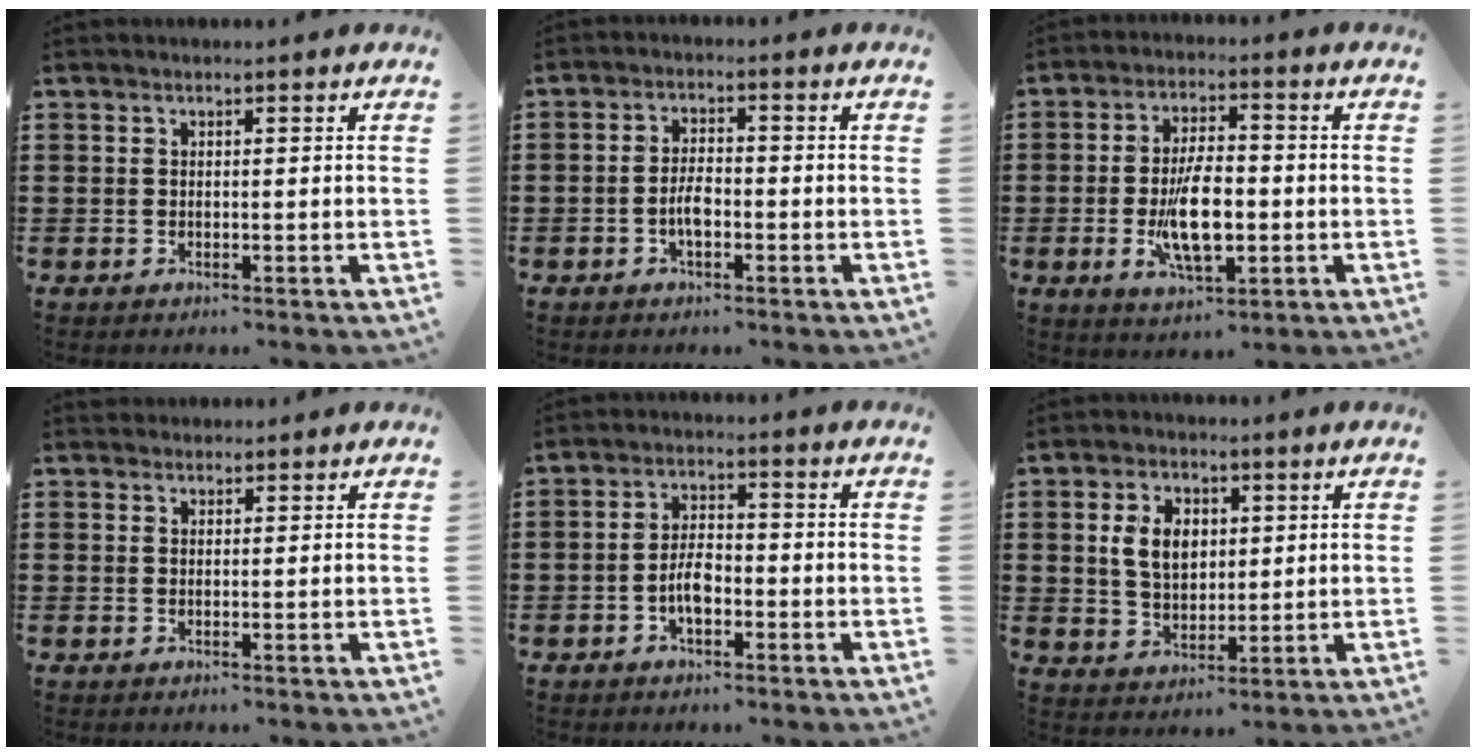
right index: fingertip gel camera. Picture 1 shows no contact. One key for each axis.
{"total": 3.5, "fx": -1.2, "fy": 1.5, "fz": 2.9, "tx": -0.068, "ty": -0.001, "tz": -0.026}
{"total": 9.9, "fx": -1.9, "fy": 4.2, "fz": 8.8, "tx": -0.172, "ty": -0.009, "tz": -0.035}
{"total": 0.9, "fx": 0.8, "fy": 0.5, "fz": -0.1, "tx": 0.002, "ty": 0.003, "tz": 0.016}
{"total": 4.4, "fx": -1.6, "fy": 2.1, "fz": 3.5, "tx": -0.076, "ty": 0.002, "tz": -0.034}
{"total": 6.0, "fx": 1.2, "fy": 4.2, "fz": 4.2, "tx": -0.094, "ty": 0.009, "tz": 0.015}